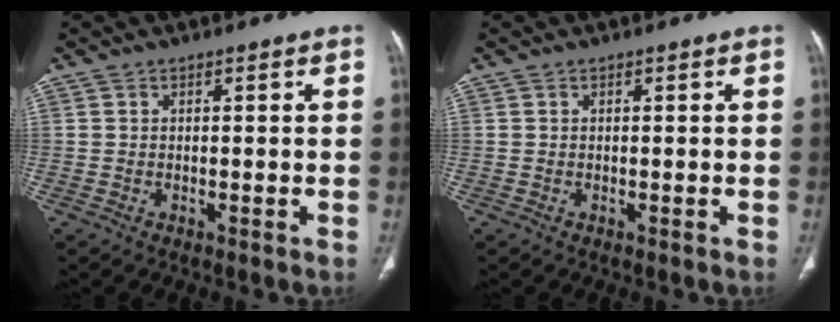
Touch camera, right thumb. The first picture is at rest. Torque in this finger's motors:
{"motor_torque": [-0.03, -0.03, 0.31, -0.13, 0.01]}